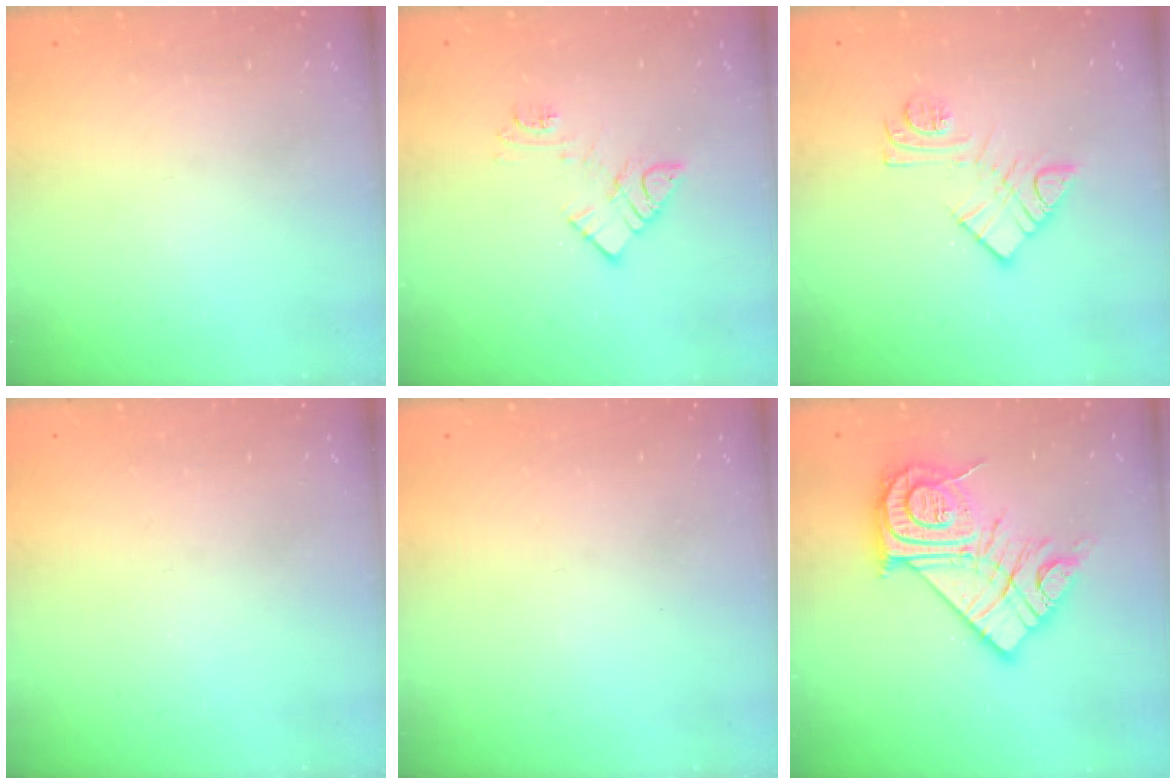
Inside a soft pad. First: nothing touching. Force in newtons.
{"total": 10.3, "press": 10.3, "slide": 0.5}
{"total": 10.5, "press": 10.5, "slide": 0.6}
{"total": 0.0}
{"total": 0.0}
{"total": 20.8, "press": 20.7, "slide": 1.7}